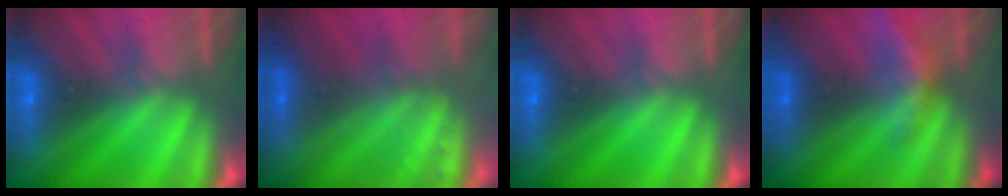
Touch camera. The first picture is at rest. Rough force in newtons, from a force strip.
{"total": 2.2}
{"total": 0.0}
{"total": 2.1}